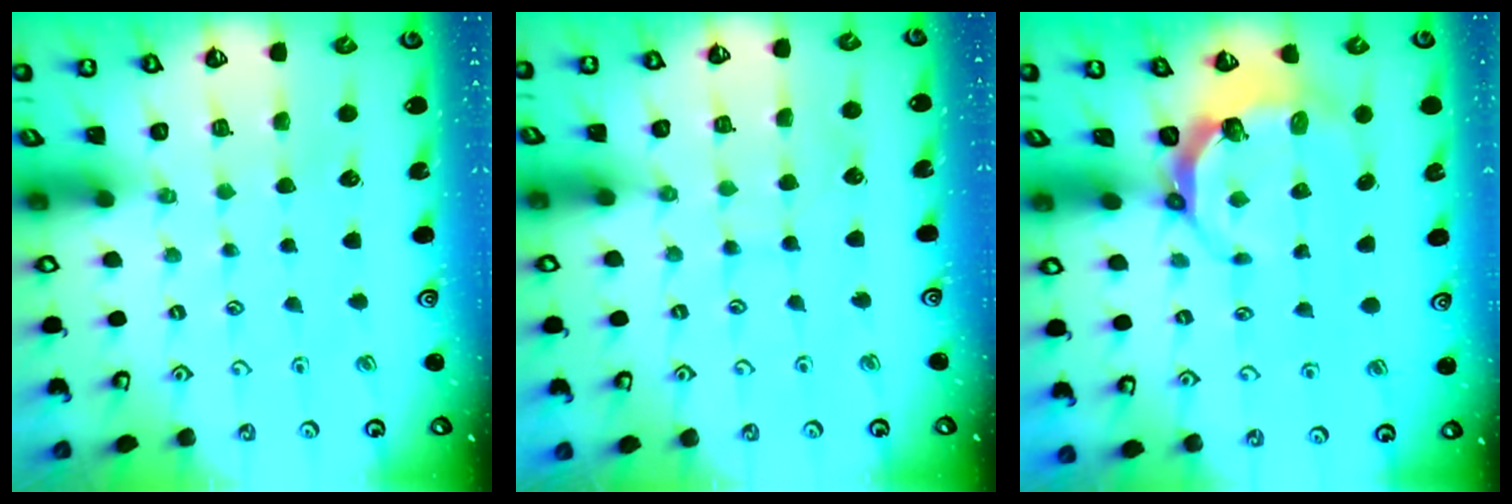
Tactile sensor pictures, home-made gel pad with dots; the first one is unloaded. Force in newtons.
{"total": 3.8, "press": 3.7, "slide": 0.4}
{"total": 5.8, "press": 4.7, "slide": 3.4}